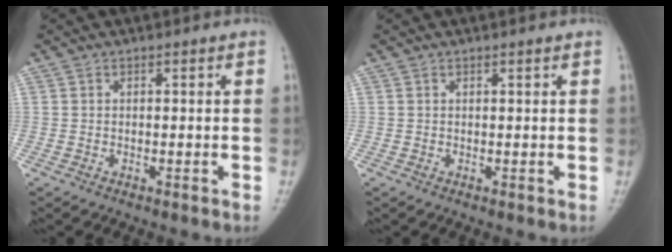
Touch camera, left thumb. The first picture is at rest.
{"total": 0.6, "force": [0.5, 0.0, 0.4], "torque": [-0.008, -0.002, 0.008]}